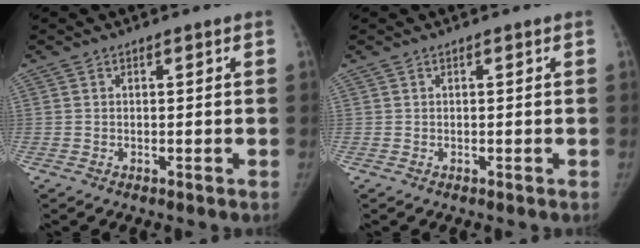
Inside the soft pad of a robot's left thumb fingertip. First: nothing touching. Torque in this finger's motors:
{"motor_torque": [0.03, 0.03, 0.37, -0.30, 0.00]}